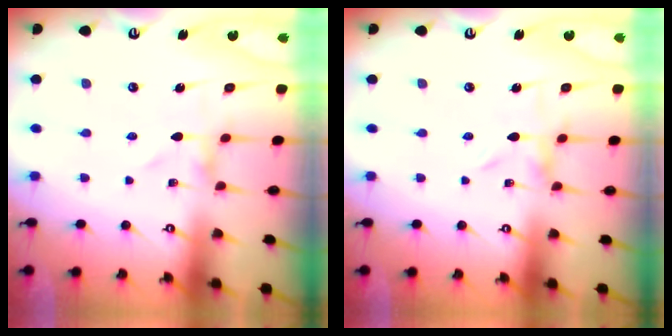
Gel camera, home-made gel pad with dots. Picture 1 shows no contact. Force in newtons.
{"total": 0.0}